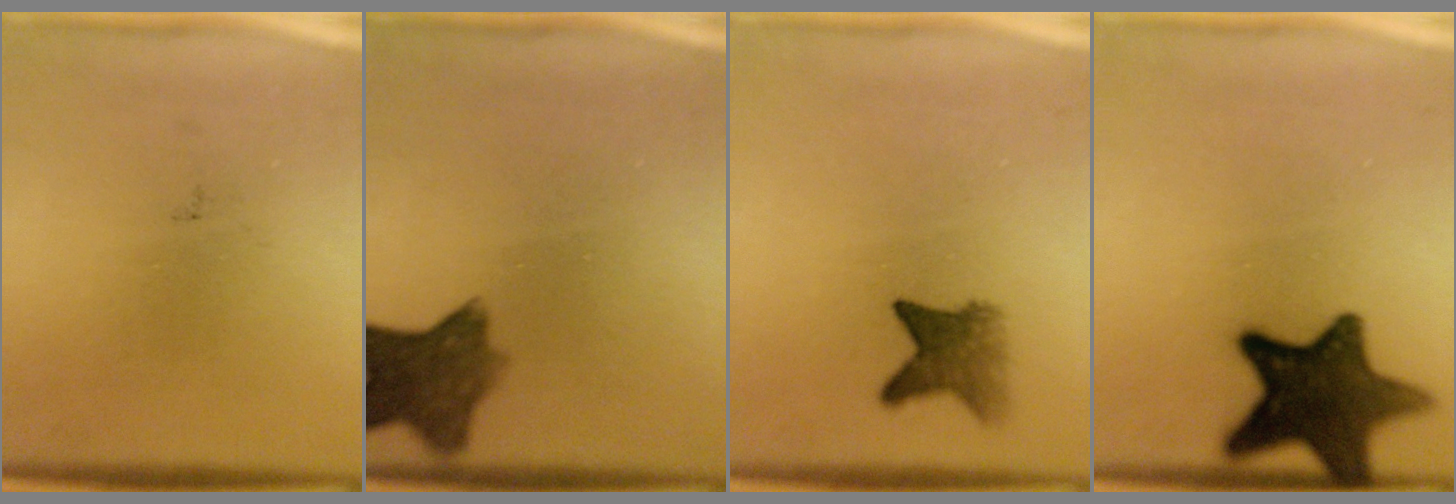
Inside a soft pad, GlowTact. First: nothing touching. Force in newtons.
{"total": 8.1}
{"total": 4.3}
{"total": 13.9}